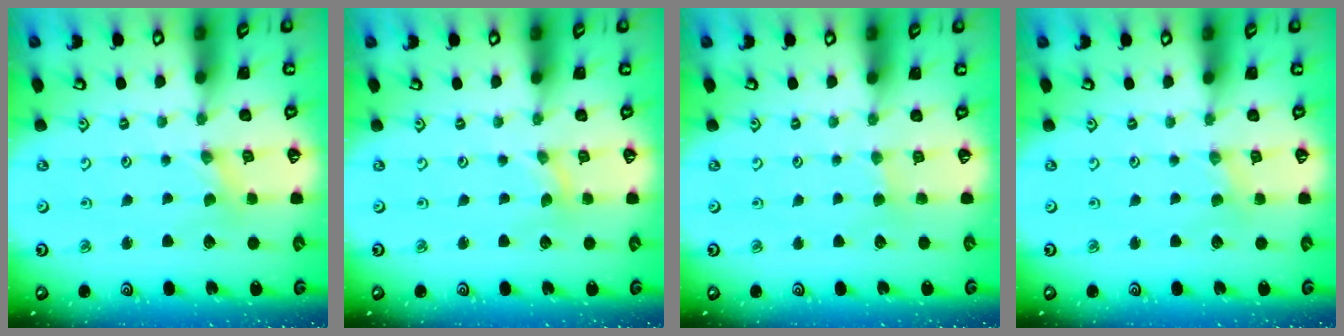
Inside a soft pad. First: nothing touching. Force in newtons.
{"total": 0.0}
{"total": 2.0, "press": 2.0, "slide": 0.5}
{"total": 0.0}